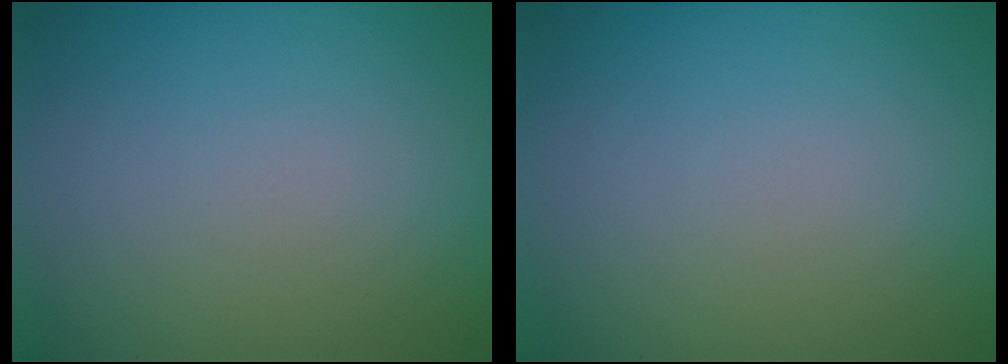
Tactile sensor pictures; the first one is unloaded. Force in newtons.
{"total": 0.0}